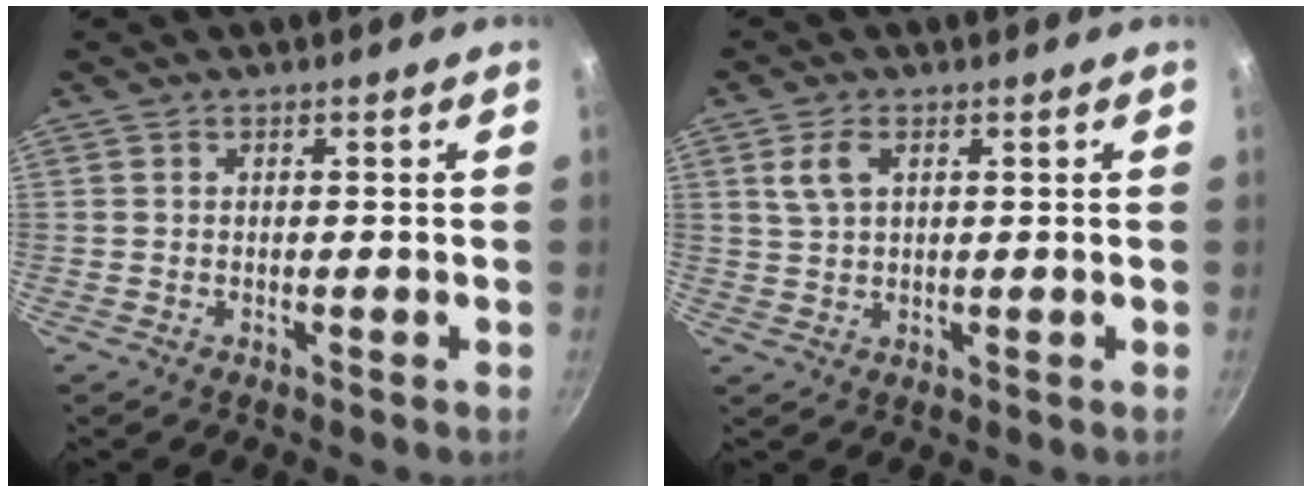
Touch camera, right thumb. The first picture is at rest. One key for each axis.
{"total": 4.5, "fx": 1.7, "fy": 2.5, "fz": 3.3, "tx": -0.059, "ty": 0.002, "tz": 0.034}